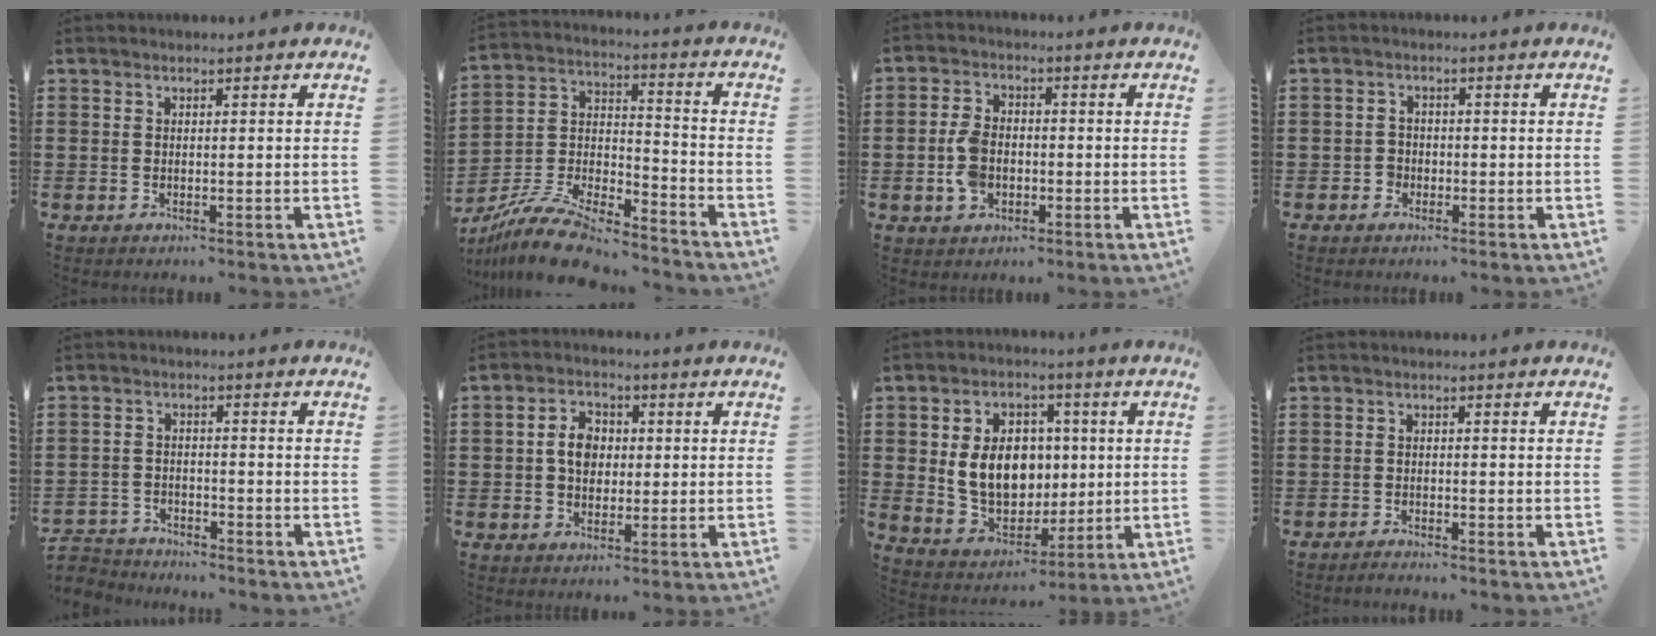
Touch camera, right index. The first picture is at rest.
{"total": 11.2, "force": [-10.1, 2.1, 4.5], "torque": [-0.092, 0.022, -0.200]}
{"total": 5.5, "force": [-1.1, 3.6, 4.0], "torque": [-0.103, 0.000, -0.027]}
{"total": 1.9, "force": [-1.0, 1.5, 0.4], "torque": [-0.013, 0.001, -0.021]}
{"total": 3.5, "force": [-3.5, 0.5, -0.3], "torque": [-0.011, -0.004, -0.079]}
{"total": 4.9, "force": [0.1, 3.6, 3.2], "torque": [-0.079, 0.011, -0.004]}
{"total": 10.6, "force": [1.1, 7.9, 7.0], "torque": [-0.142, 0.016, 0.018]}
{"total": 1.2, "force": [-1.2, 0.0, 0.0], "torque": [-0.004, 0.002, -0.026]}